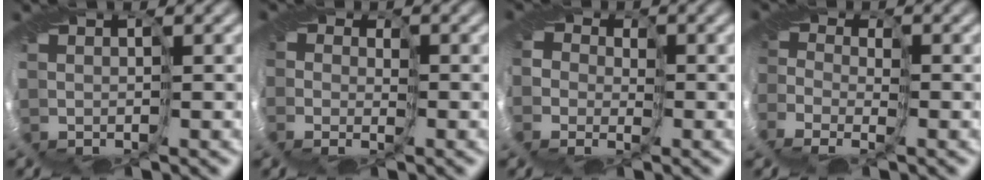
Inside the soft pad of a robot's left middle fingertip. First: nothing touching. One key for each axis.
{"total": 1.5, "fx": -1.0, "fy": 1.0, "fz": -0.6, "tx": 0.029, "ty": -0.016, "tz": -0.025}
{"total": 4.9, "fx": -0.2, "fy": 4.7, "fz": 1.5, "tx": -0.008, "ty": -0.006, "tz": -0.048}
{"total": 3.3, "fx": -2.6, "fy": 1.9, "fz": 0.9, "tx": 0.021, "ty": -0.022, "tz": -0.054}